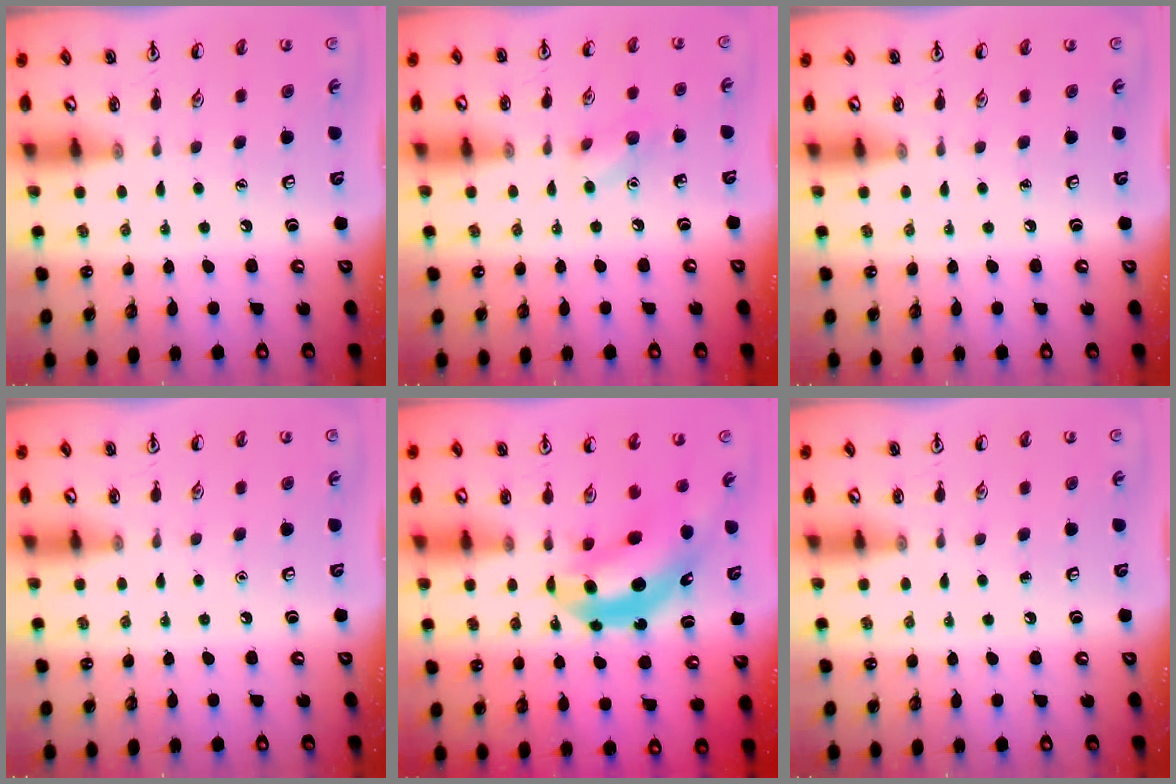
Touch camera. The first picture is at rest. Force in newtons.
{"total": 6.9, "press": 6.6, "slide": 2.0}
{"total": 0.0}
{"total": 0.0}
{"total": 6.3, "press": 6.1, "slide": 1.4}
{"total": 0.0}